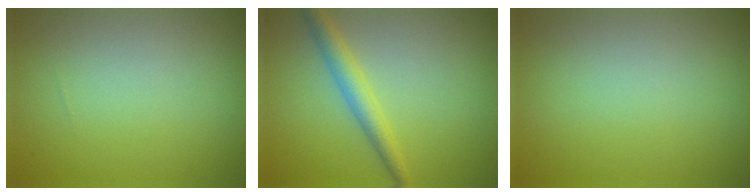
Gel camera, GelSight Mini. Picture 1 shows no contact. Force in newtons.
{"total": 2.7, "press": 2.7, "slide": 0.2}
{"total": 0.0}